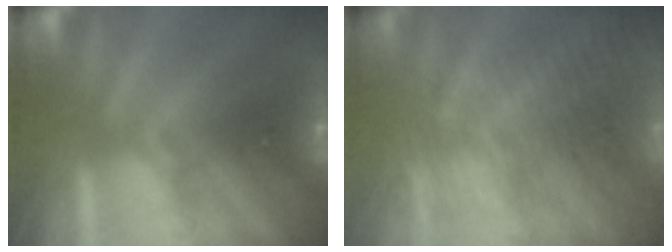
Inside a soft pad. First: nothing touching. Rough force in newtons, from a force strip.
{"total": 6.8}